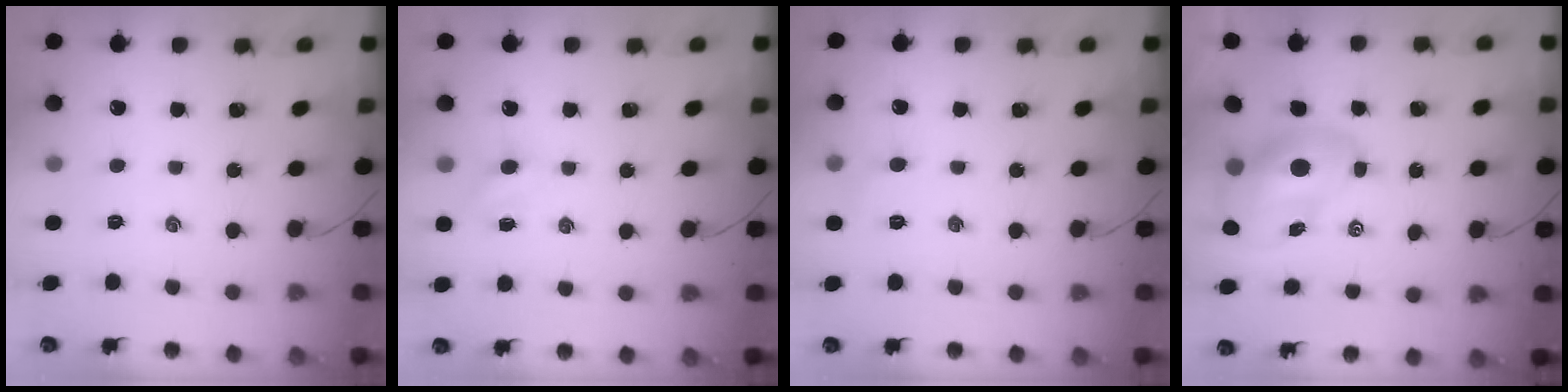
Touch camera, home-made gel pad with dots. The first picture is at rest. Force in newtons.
{"total": 3.0, "press": 2.8, "slide": 0.9}
{"total": 4.9, "press": 4.7, "slide": 1.5}
{"total": 11.1, "press": 10.7, "slide": 3.2}